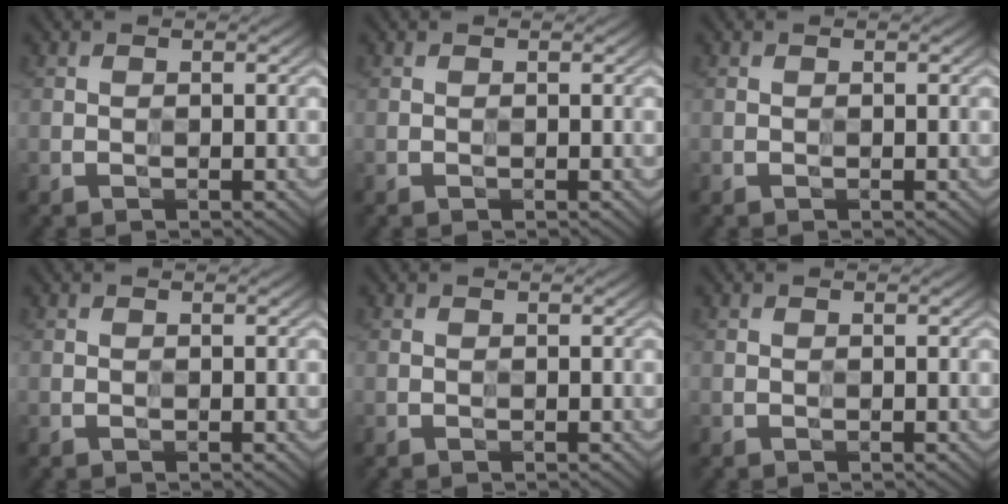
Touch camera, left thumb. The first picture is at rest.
{"total": 0.0}
{"total": 0.0}
{"total": 0.0}
{"total": 0.0}
{"total": 0.0}